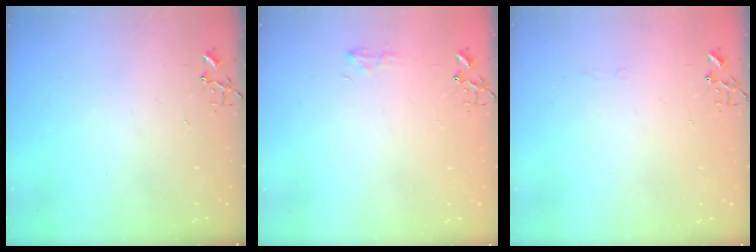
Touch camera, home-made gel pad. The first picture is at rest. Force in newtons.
{"total": 6.2, "press": 6.1, "slide": 0.7}
{"total": 2.6, "press": 2.6, "slide": 0.5}